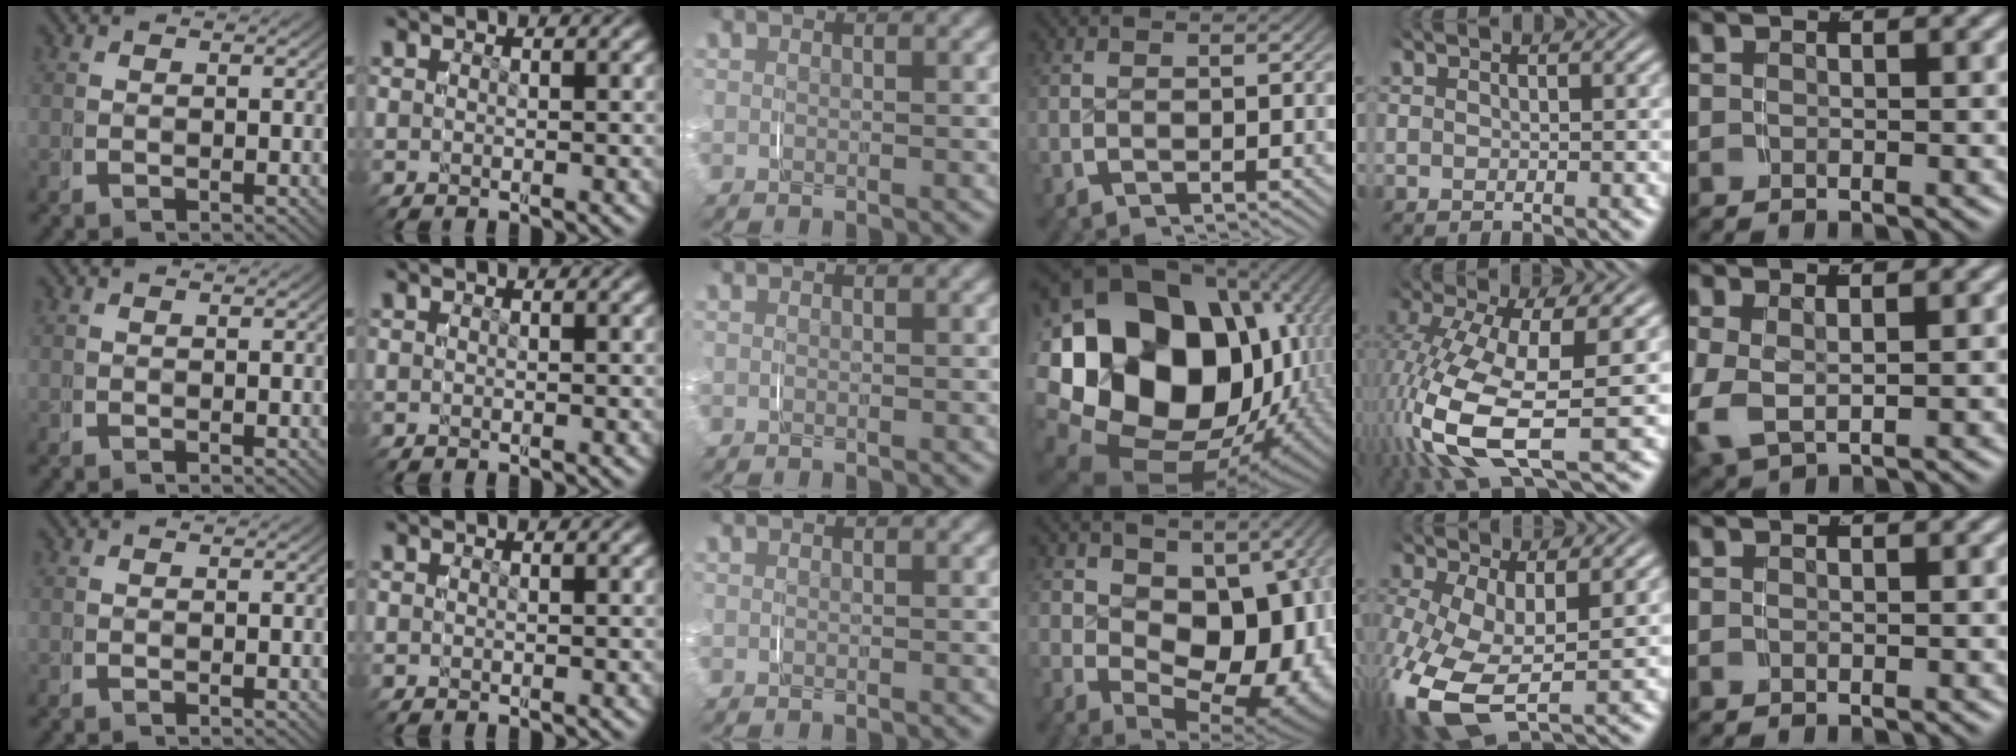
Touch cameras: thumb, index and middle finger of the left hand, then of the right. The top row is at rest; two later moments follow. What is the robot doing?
{"motion": "grasp_and_lifting", "object": "paper plate"}